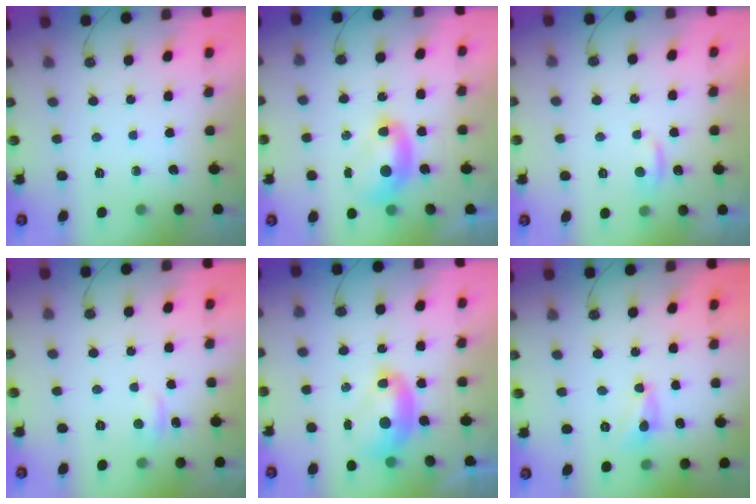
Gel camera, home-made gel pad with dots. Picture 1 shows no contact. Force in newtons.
{"total": 2.5, "press": 2.5, "slide": 0.1}
{"total": 1.1, "press": 1.1, "slide": 0.4}
{"total": 1.5, "press": 1.3, "slide": 0.7}
{"total": 3.4, "press": 3.4, "slide": 0.2}
{"total": 2.5, "press": 2.5, "slide": 0.3}